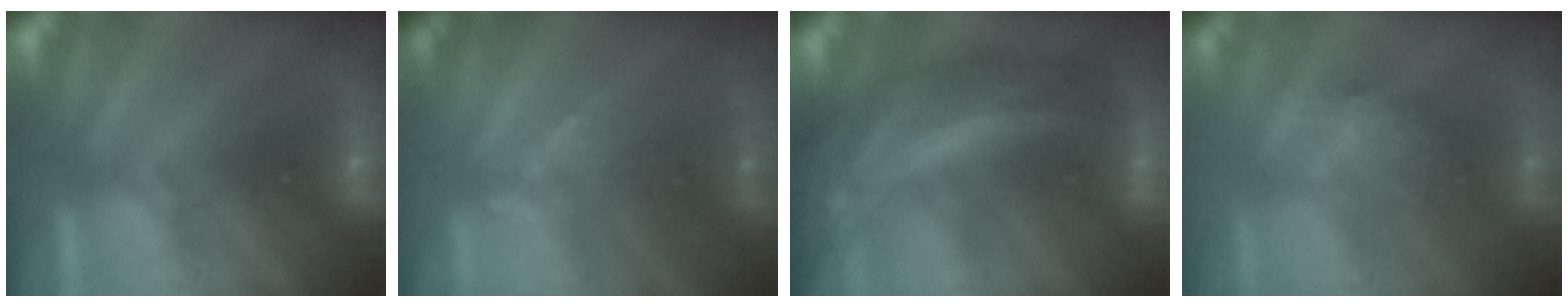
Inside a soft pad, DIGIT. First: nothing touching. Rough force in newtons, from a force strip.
{"total": 1.1}
{"total": 8.1}
{"total": 2.8}